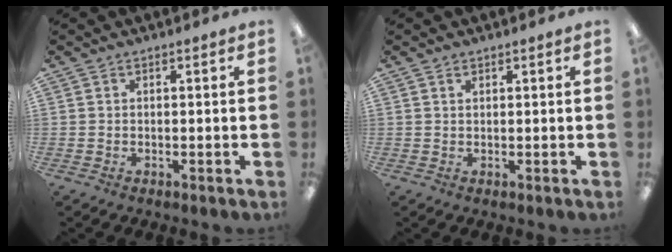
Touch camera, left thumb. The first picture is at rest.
{"total": 0.8, "force": [0.6, 0.4, 0.4], "torque": [-0.010, 0.001, 0.011]}